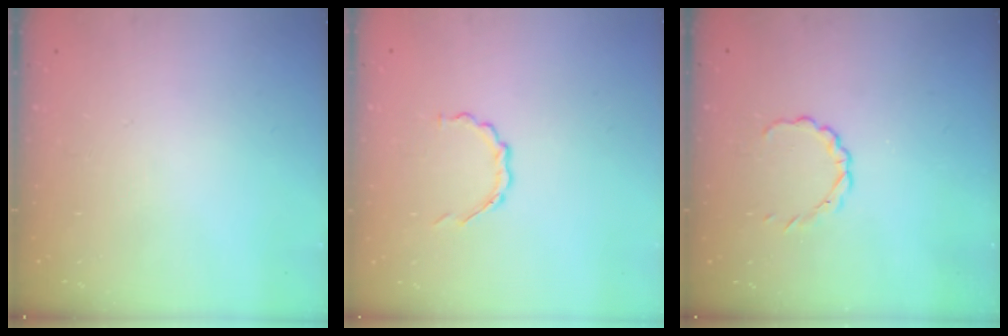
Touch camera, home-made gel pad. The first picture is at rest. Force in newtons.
{"total": 3.3, "press": 3.1, "slide": 1.0}
{"total": 2.8, "press": 2.7, "slide": 0.9}